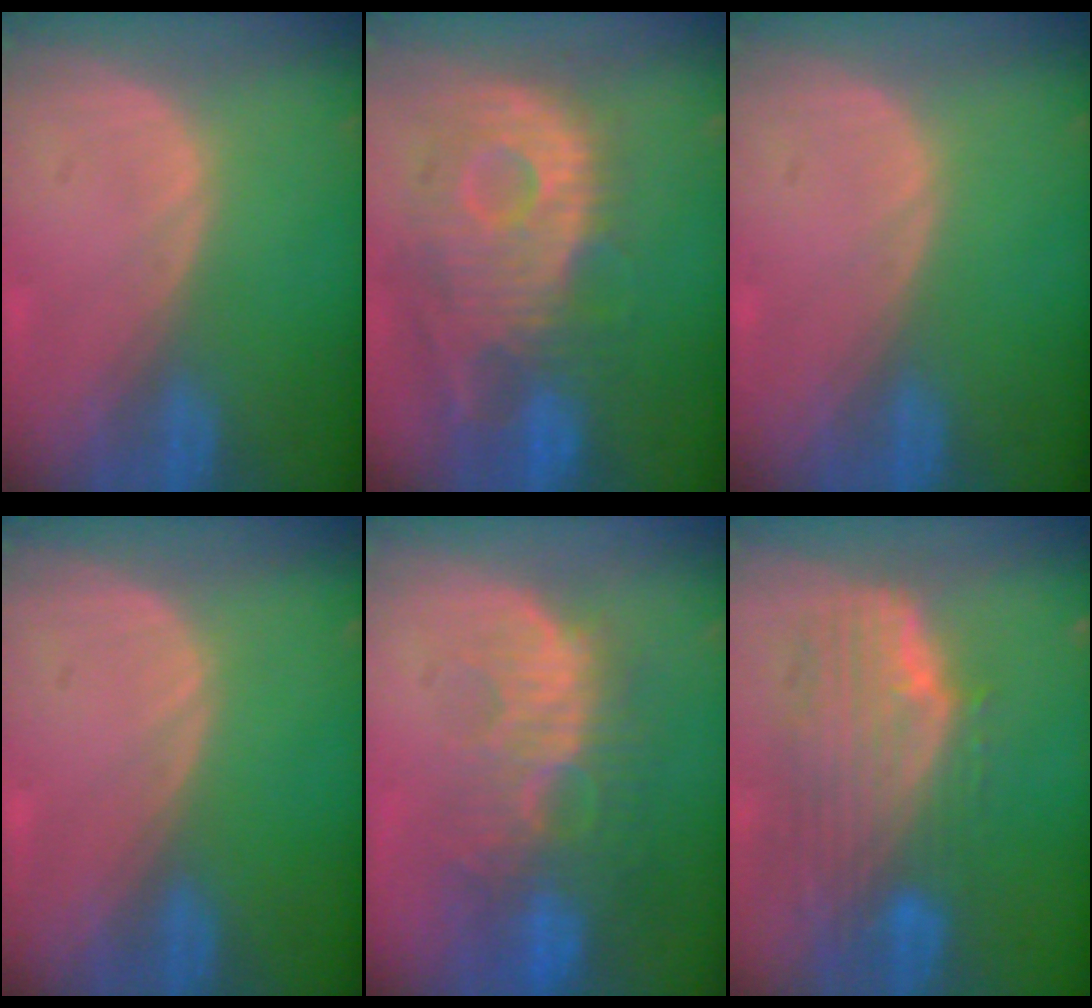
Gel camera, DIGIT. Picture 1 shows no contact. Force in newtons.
{"total": 12.3, "press": 10.9, "slide": 5.6}
{"total": 0.0}
{"total": 0.0}
{"total": 10.9, "press": 9.4, "slide": 5.4}
{"total": 9.8, "press": 8.6, "slide": 4.8}